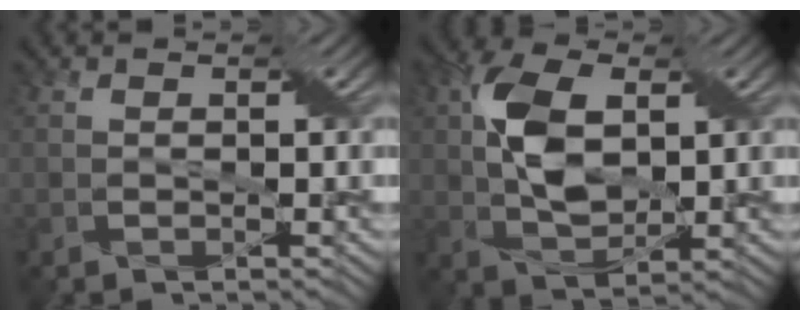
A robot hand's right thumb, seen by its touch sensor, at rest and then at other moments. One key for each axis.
{"total": 8.5, "fx": 1.6, "fy": 4.8, "fz": 6.8, "tx": -0.148, "ty": 0.009, "tz": 0.029}